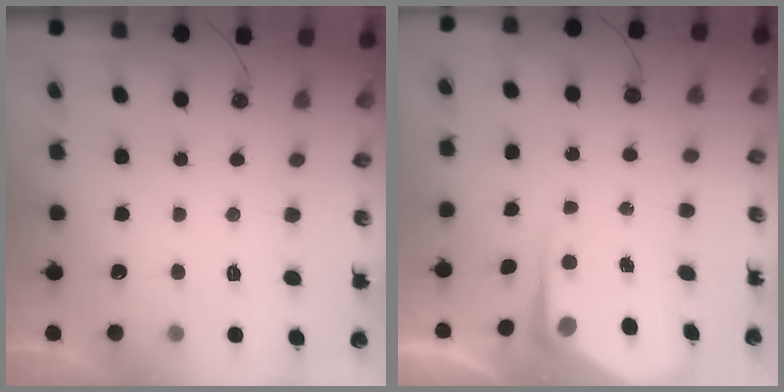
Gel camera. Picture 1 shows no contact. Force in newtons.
{"total": 6.5, "press": 6.4, "slide": 0.6}